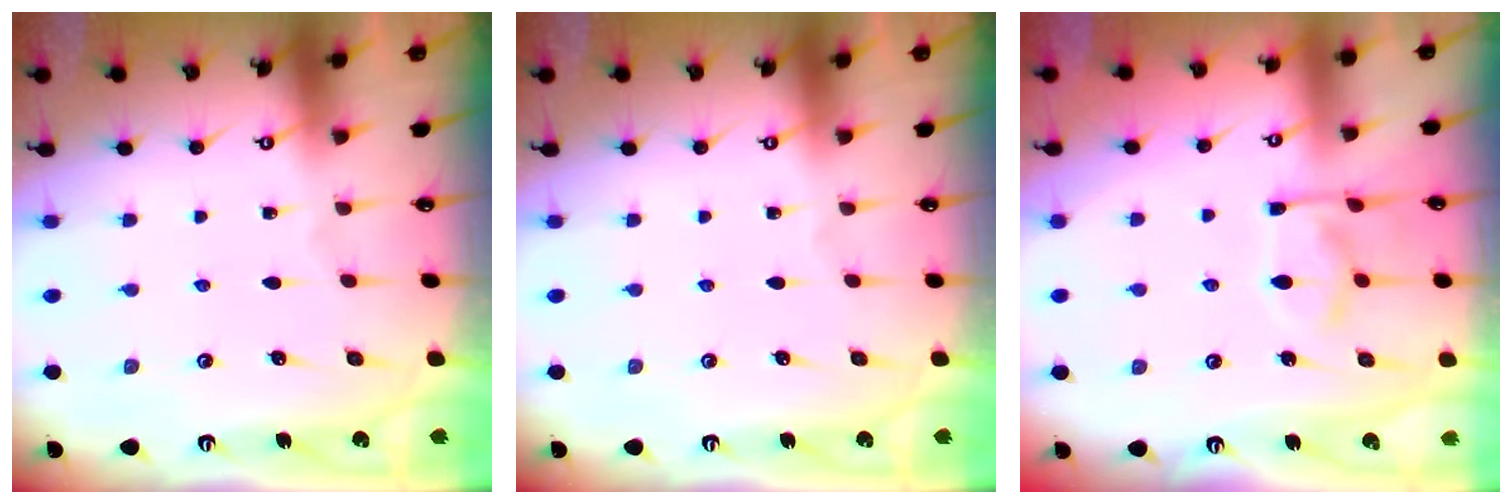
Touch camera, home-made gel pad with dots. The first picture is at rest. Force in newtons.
{"total": 0.0}
{"total": 11.9, "press": 11.9, "slide": 1.2}